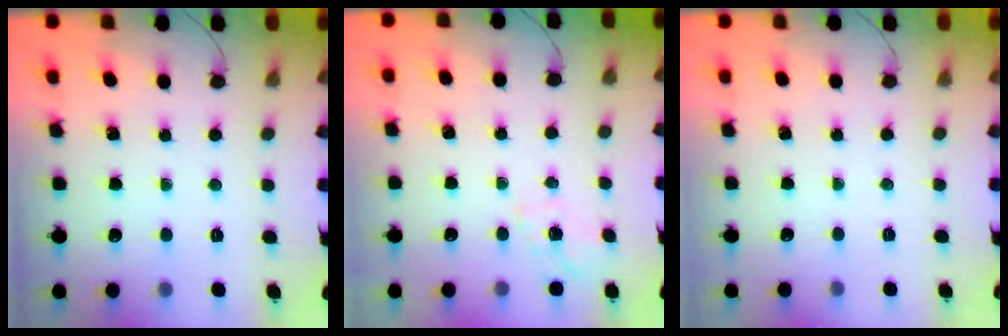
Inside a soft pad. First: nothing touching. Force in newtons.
{"total": 2.1, "press": 1.7, "slide": 1.1}
{"total": 2.5, "press": 2.4, "slide": 0.5}